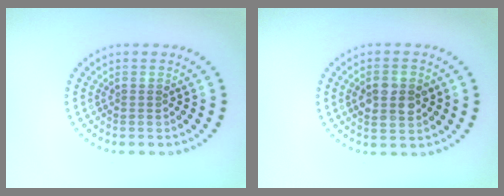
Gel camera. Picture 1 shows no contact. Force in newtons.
{"total": 3.5, "press": 3.5, "slide": 0.1}